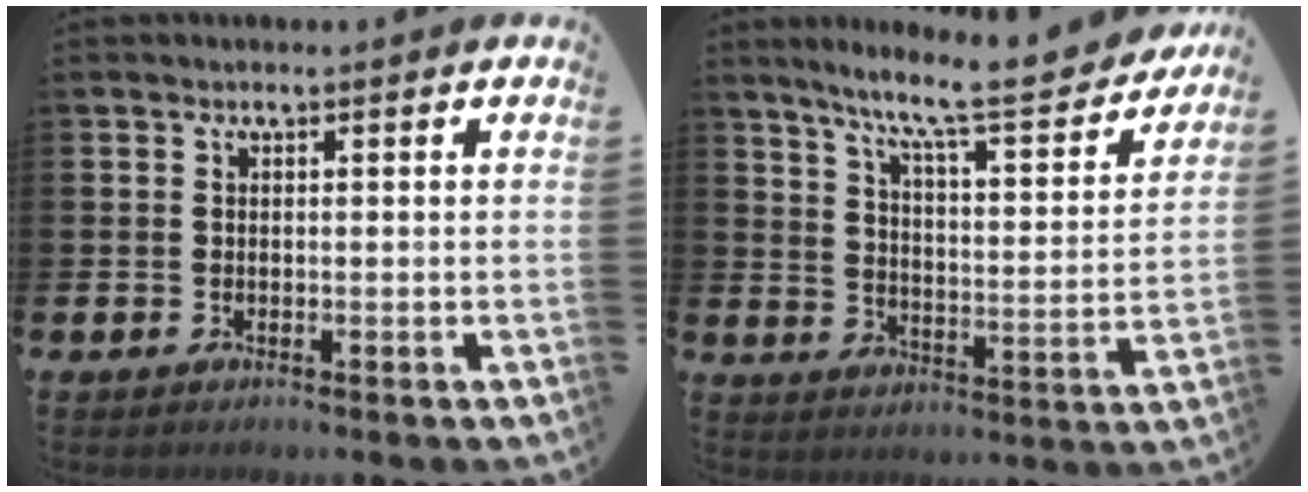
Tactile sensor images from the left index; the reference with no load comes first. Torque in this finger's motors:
{"motor_torque": [1.04, -1.10, 0.81, 0.21]}